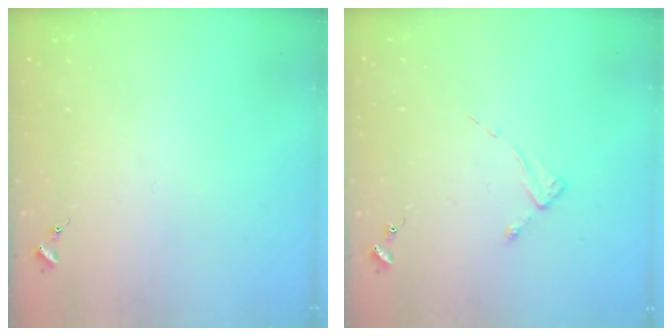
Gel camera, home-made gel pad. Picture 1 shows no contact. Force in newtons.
{"total": 2.1, "press": 2.0, "slide": 0.4}